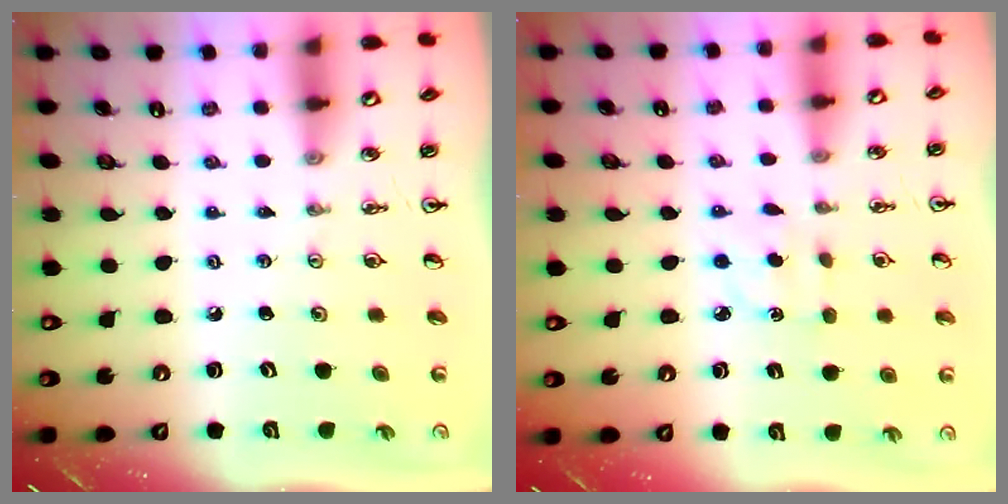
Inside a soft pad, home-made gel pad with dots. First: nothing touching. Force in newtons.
{"total": 2.8, "press": 2.7, "slide": 0.7}